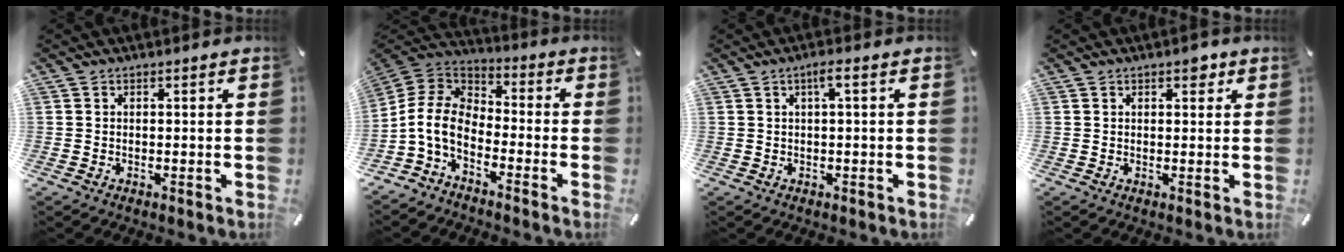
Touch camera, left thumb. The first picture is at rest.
{"total": 9.8, "force": [-5.3, 6.0, 5.7], "torque": [-0.144, 0.012, -0.108]}
{"total": 2.5, "force": [0.4, 0.3, 2.4], "torque": [-0.048, 0.002, 0.005]}
{"total": 2.6, "force": [1.4, 1.6, 1.5], "torque": [-0.008, -0.004, 0.018]}